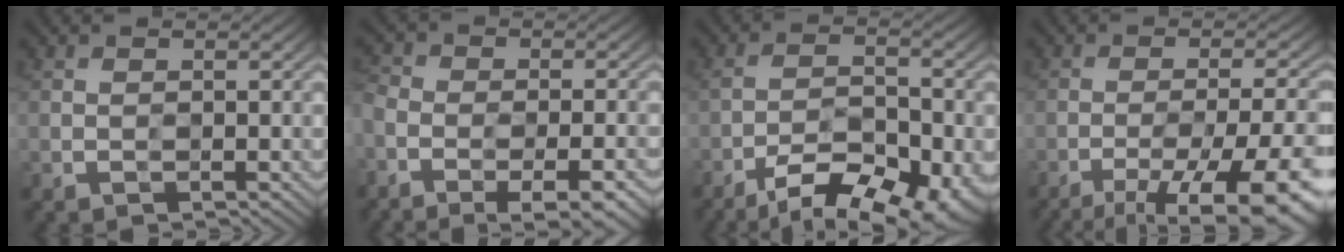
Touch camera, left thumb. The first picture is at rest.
{"total": 10.3, "force": [-7.2, 4.3, 6.0], "torque": [-0.100, -0.015, -0.097]}
{"total": 10.7, "force": [-8.3, 3.4, 6.0], "torque": [-0.104, -0.013, -0.123]}
{"total": 14.1, "force": [-9.8, 3.0, 9.7], "torque": [-0.145, -0.015, -0.132]}